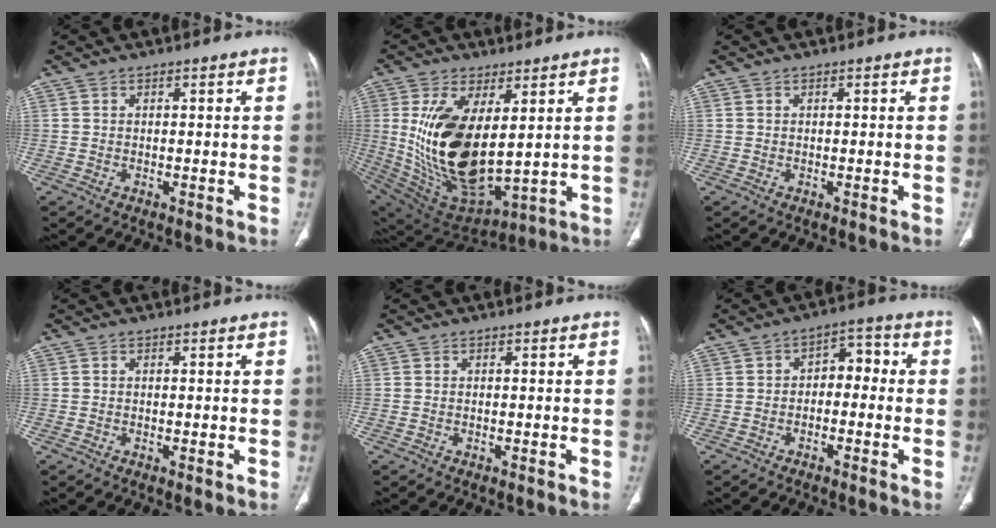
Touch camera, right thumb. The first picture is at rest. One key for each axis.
{"total": 20.4, "fx": 3.2, "fy": 10.0, "fz": 17.5, "tx": -0.336, "ty": -0.033, "tz": 0.086}
{"total": 0.0}
{"total": 0.0}
{"total": 0.0}
{"total": 5.5, "fx": -0.8, "fy": 3.7, "fz": 4.1, "tx": -0.036, "ty": 0.035, "tz": -0.023}